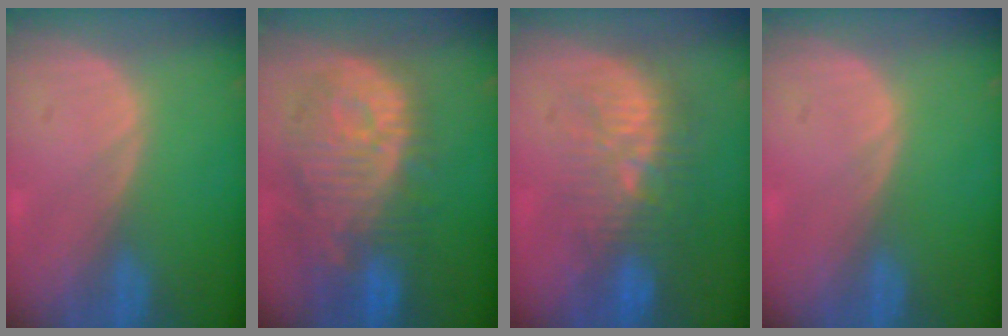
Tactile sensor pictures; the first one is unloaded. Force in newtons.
{"total": 12.2, "press": 11.0, "slide": 5.3}
{"total": 9.5, "press": 9.0, "slide": 2.8}
{"total": 0.0}